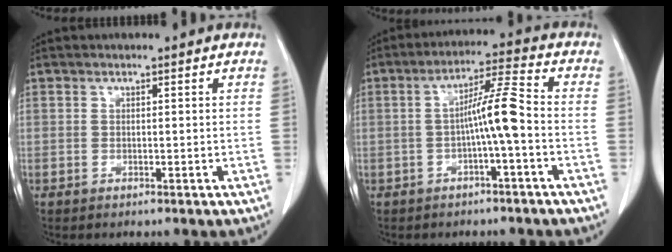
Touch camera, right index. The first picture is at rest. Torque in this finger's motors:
{"motor_torque": [1.14, -0.42, 0.54, 0.14]}